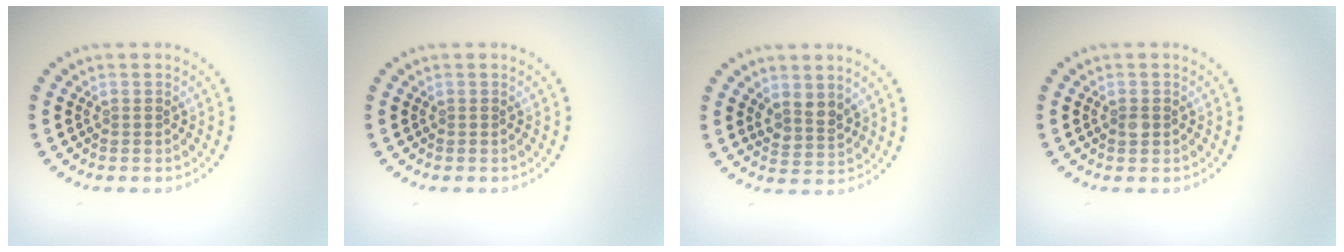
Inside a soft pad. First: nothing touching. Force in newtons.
{"total": 0.0}
{"total": 2.0, "press": 1.7, "slide": 1.1}
{"total": 1.0, "press": 1.0, "slide": 0.1}